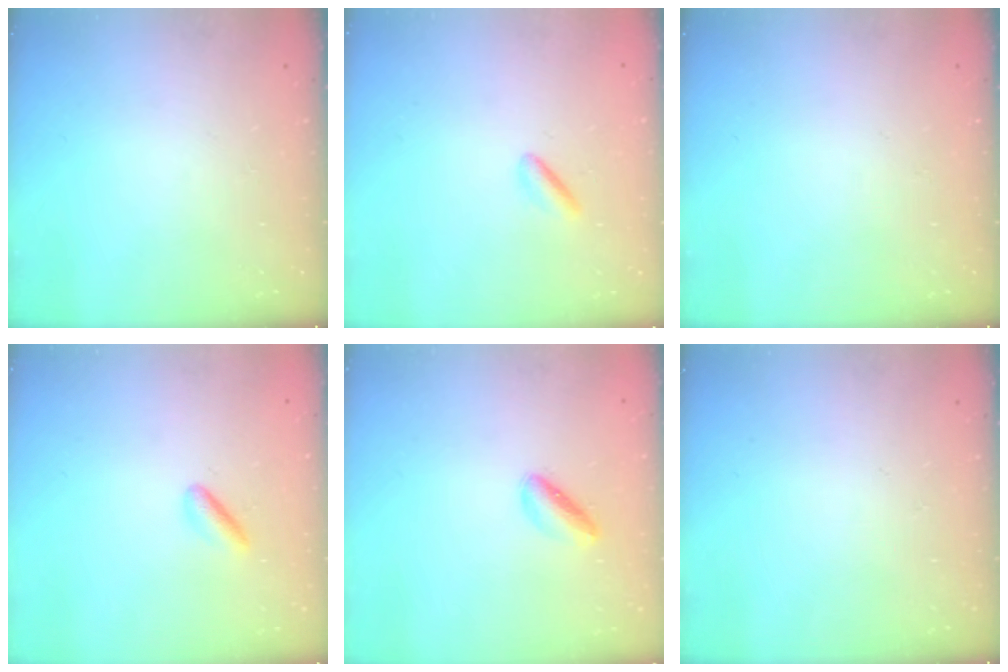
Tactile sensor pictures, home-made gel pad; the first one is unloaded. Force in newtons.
{"total": 2.2, "press": 2.1, "slide": 0.8}
{"total": 0.0}
{"total": 3.7, "press": 3.5, "slide": 1.1}
{"total": 2.9, "press": 2.8, "slide": 0.5}
{"total": 0.0}